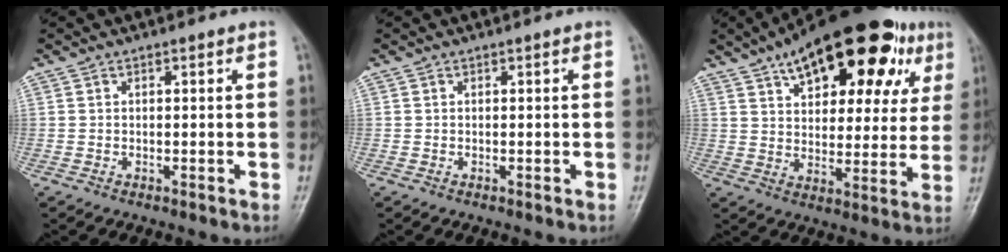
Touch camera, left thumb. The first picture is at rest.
{"total": 0.0}
{"total": 25.7, "force": [13.8, 11.6, 18.3], "torque": [-0.239, -0.002, 0.203]}